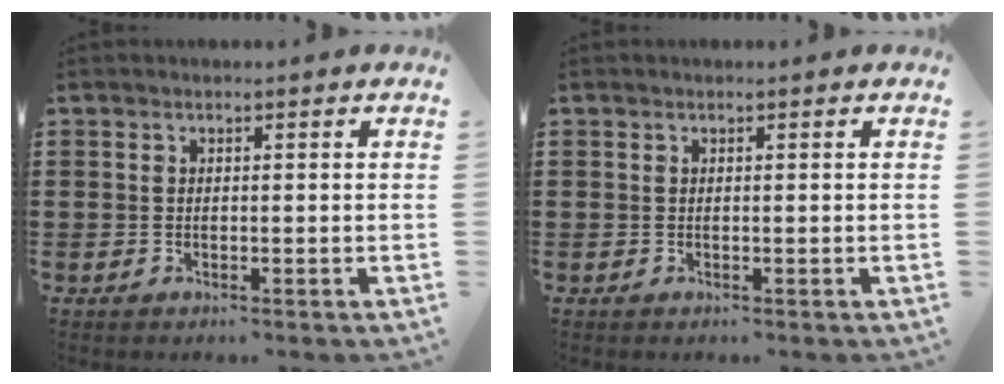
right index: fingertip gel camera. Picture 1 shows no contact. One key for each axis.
{"total": 0.0}